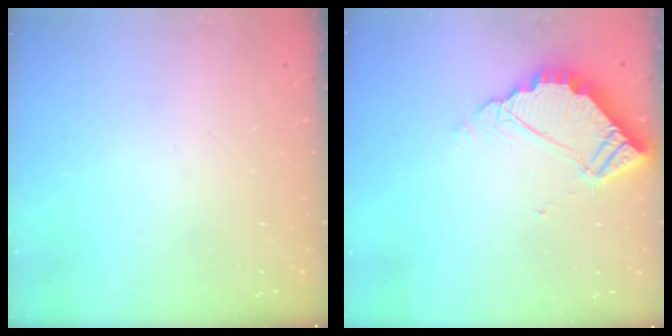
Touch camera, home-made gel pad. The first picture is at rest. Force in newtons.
{"total": 5.5, "press": 5.5, "slide": 0.4}